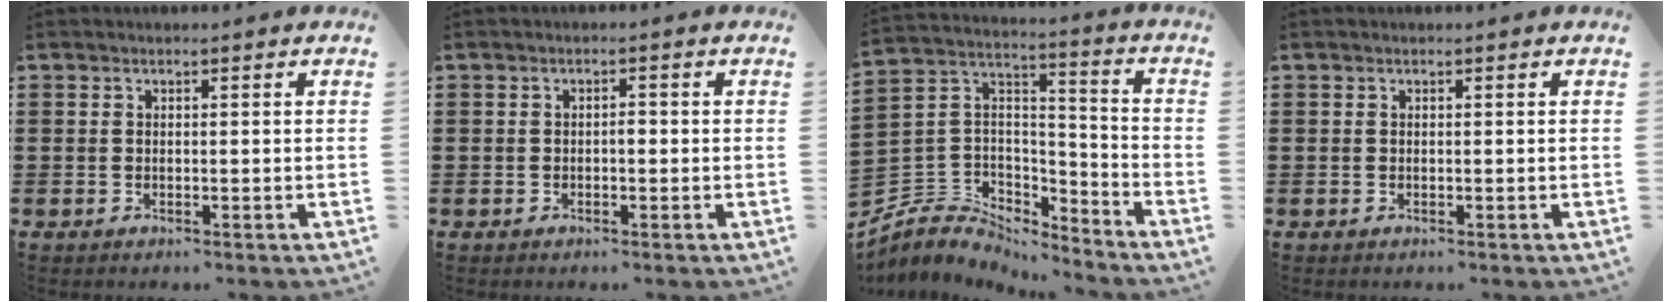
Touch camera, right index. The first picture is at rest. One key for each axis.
{"total": 1.2, "fx": -0.3, "fy": 0.5, "fz": 1.0, "tx": -0.019, "ty": -0.002, "tz": -0.006}
{"total": 5.7, "fx": -4.7, "fy": 3.2, "fz": 0.3, "tx": -0.040, "ty": -0.014, "tz": -0.101}
{"total": 0.0}